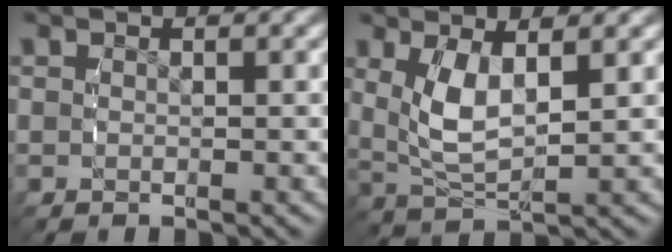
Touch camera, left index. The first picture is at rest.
{"total": 5.0, "force": [0.8, 3.3, 3.6], "torque": [-0.107, -0.019, 0.023]}